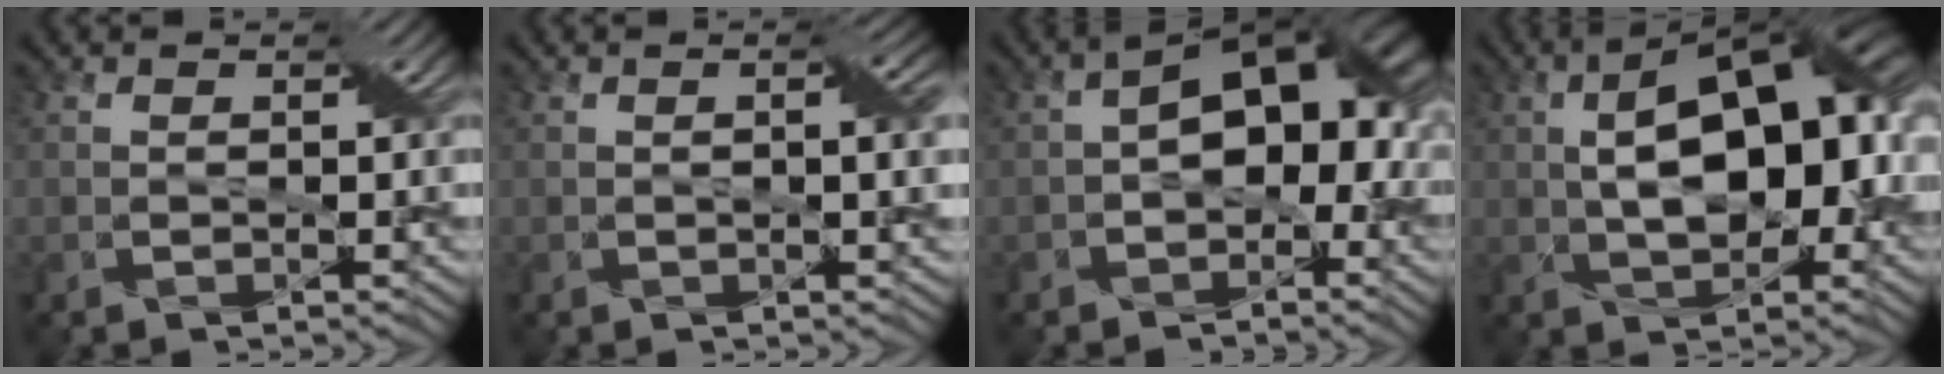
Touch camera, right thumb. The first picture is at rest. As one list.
[{"total": 2.4, "force": [0.3, 0.4, 2.3], "torque": [-0.037, 0.007, 0.003]}, {"total": 11.8, "force": [-0.5, 7.5, 9.1], "torque": [-0.106, 0.014, -0.013]}, {"total": 14.7, "force": [0.9, 7.4, 12.6], "torque": [-0.191, 0.018, 0.012]}]